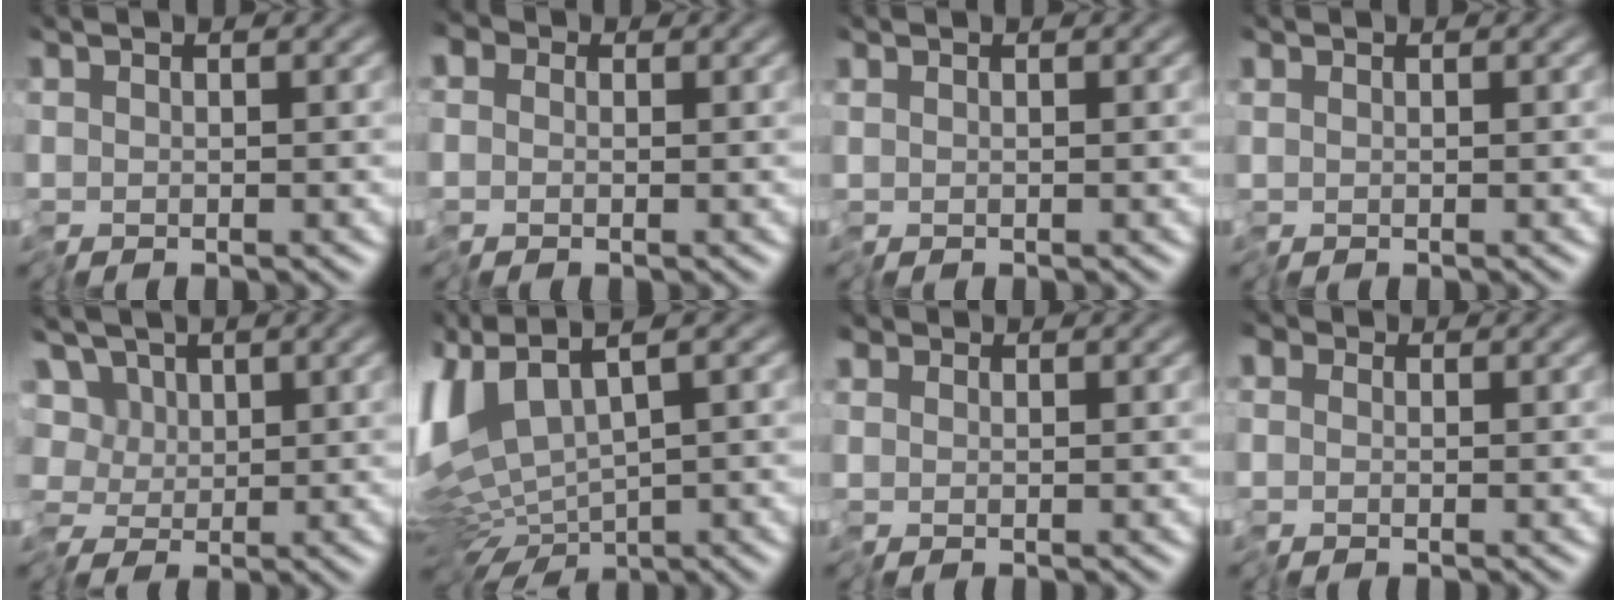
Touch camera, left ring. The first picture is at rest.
{"total": 3.8, "force": [0.1, 3.3, 1.9], "torque": [-0.041, 0.008, -0.009]}
{"total": 0.0}
{"total": 0.0}
{"total": 4.4, "force": [0.0, 3.4, 2.8], "torque": [-0.042, 0.019, -0.020]}
{"total": 8.9, "force": [0.3, 3.7, 8.1], "torque": [-0.185, -0.006, 0.028]}
{"total": 0.6, "force": [-0.1, 0.6, -0.1], "torque": [0.002, 0.001, -0.004]}
{"total": 2.1, "force": [-0.2, 2.0, 0.8], "torque": [-0.020, 0.003, -0.010]}